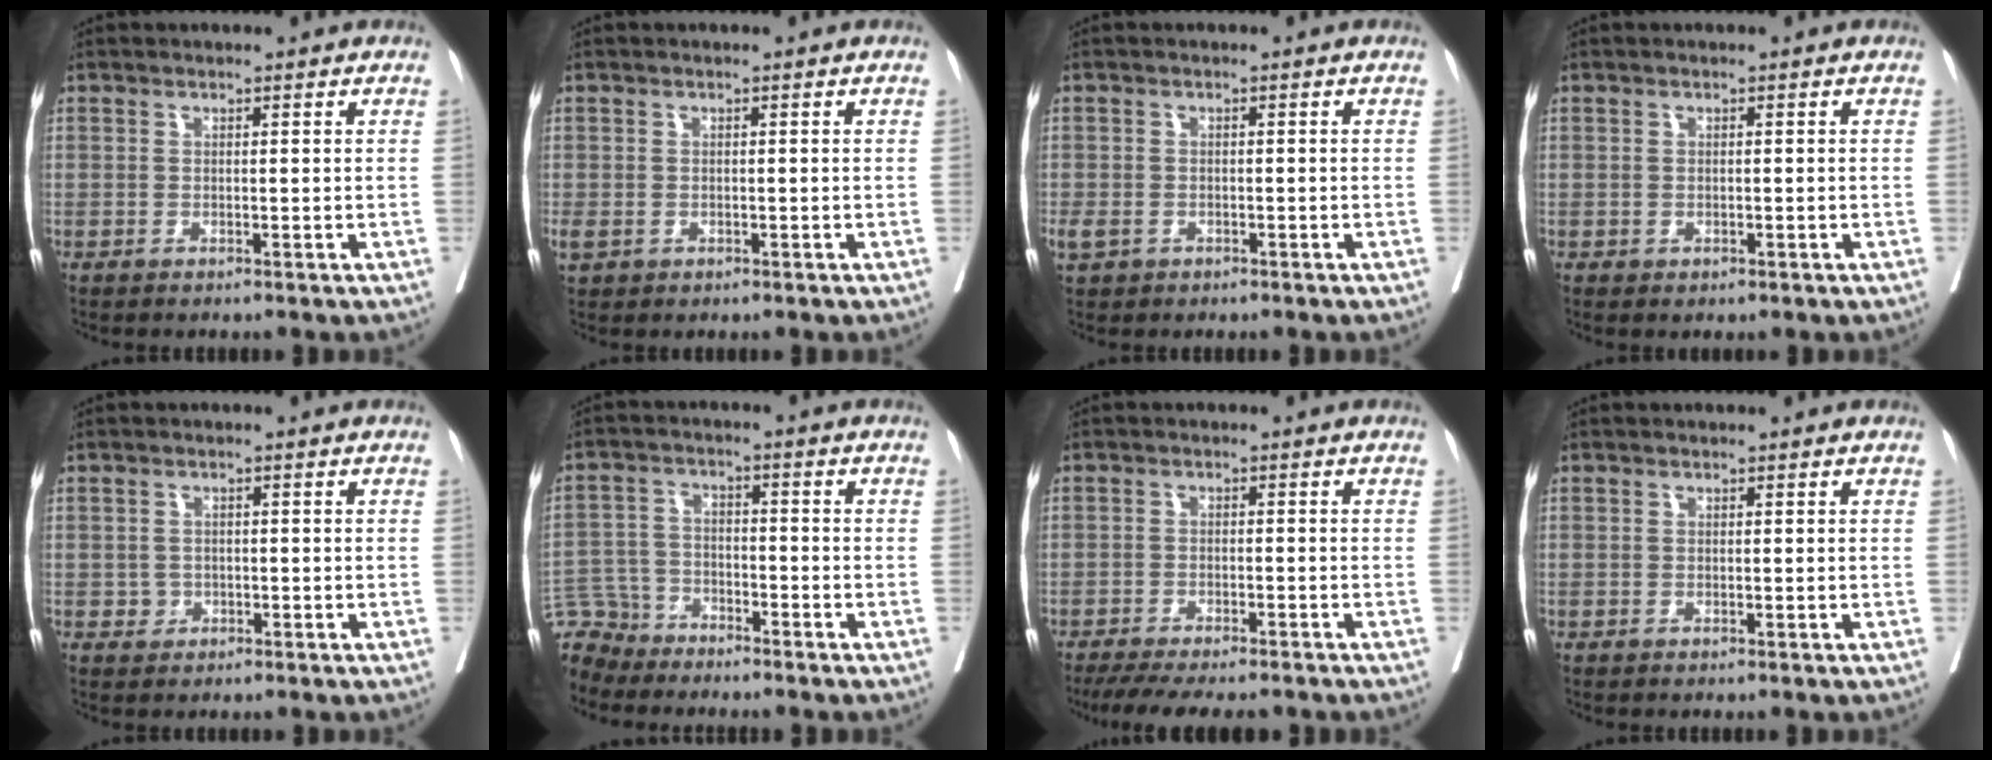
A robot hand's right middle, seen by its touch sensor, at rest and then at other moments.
{"total": 2.0, "force": [-0.5, 1.6, 1.2], "torque": [-0.031, 0.000, 0.000]}
{"total": 2.9, "force": [-1.4, 1.8, 1.7], "torque": [-0.042, -0.001, -0.019]}
{"total": 0.6, "force": [-0.1, 0.5, 0.3], "torque": [-0.007, 0.001, 0.002]}
{"total": 1.5, "force": [-0.5, 1.4, 0.3], "torque": [0.000, 0.006, -0.006]}
{"total": 7.3, "force": [-6.5, 3.2, -0.7], "torque": [0.013, 0.009, -0.129]}
{"total": 12.4, "force": [-10.8, 2.4, 5.7], "torque": [-0.086, -0.013, -0.147]}
{"total": 0.0}